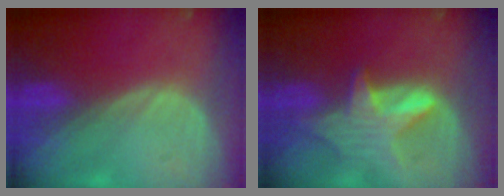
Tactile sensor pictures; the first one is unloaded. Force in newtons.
{"total": 6.3, "press": 6.2, "slide": 0.8}